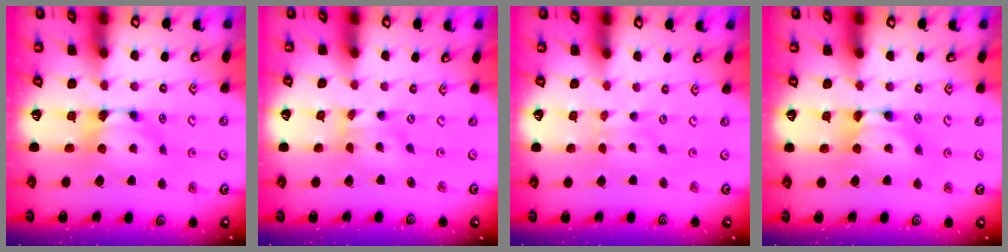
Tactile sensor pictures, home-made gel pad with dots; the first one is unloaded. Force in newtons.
{"total": 1.5, "press": 1.1, "slide": 1.0}
{"total": 3.3, "press": 3.3, "slide": 0.2}
{"total": 1.7, "press": 1.7, "slide": 0.2}